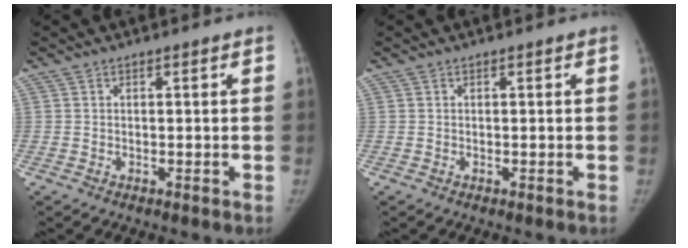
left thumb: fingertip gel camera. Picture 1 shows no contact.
{"total": 0.0}